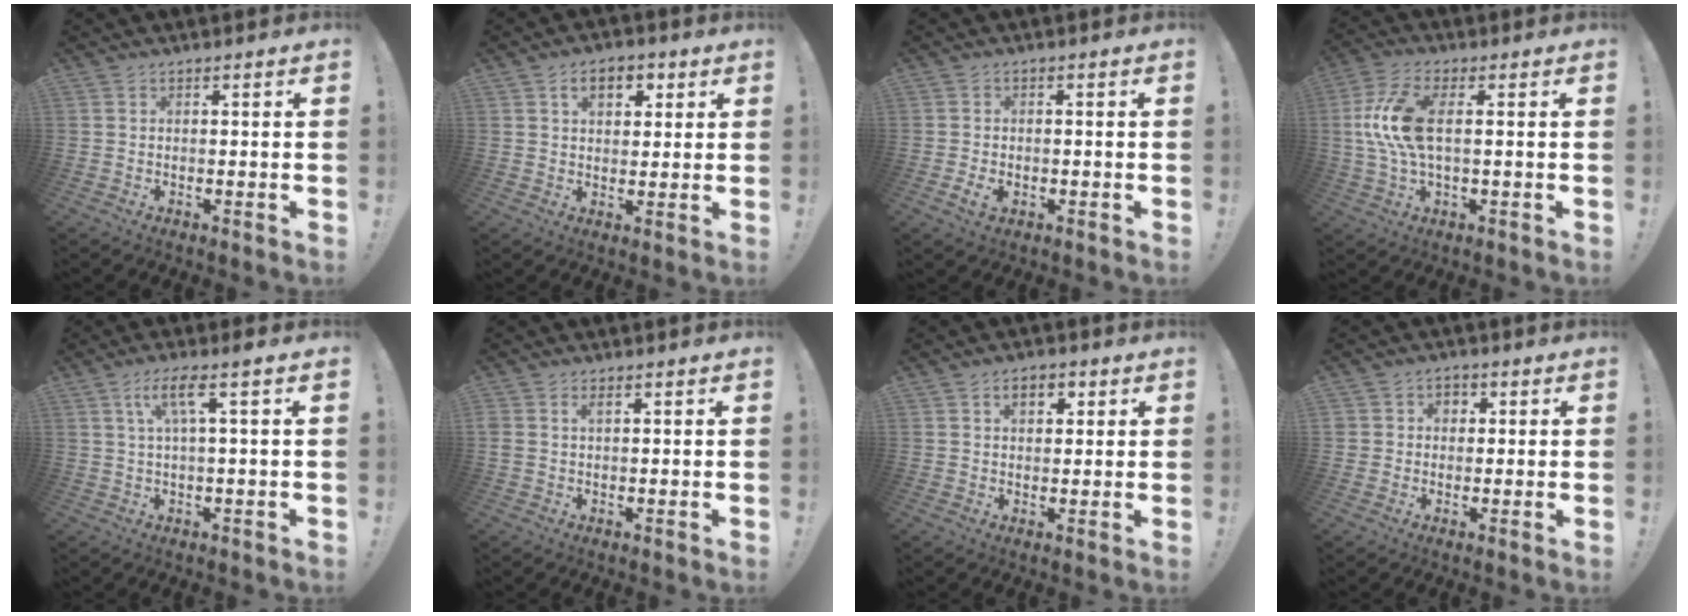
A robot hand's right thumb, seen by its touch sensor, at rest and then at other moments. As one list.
[{"total": 7.3, "force": [2.8, 4.9, 4.7], "torque": [-0.062, 0.003, 0.048]}, {"total": 3.4, "force": [-1.6, 1.9, 2.4], "torque": [-0.039, 0.005, -0.028]}, {"total": 12.8, "force": [1.2, 5.5, 11.5], "torque": [-0.225, -0.002, 0.026]}, {"total": 7.4, "force": [2.2, 0.7, 7.1], "torque": [-0.136, 0.007, 0.033]}, {"total": 1.9, "force": [0.7, 1.1, 1.4], "torque": [-0.031, 0.004, 0.013]}, {"total": 4.9, "force": [1.8, 3.2, 3.2], "torque": [-0.040, 0.001, 0.026]}, {"total": 3.9, "force": [0.4, 3.8, 1.1], "torque": [-0.021, 0.005, 0.008]}]